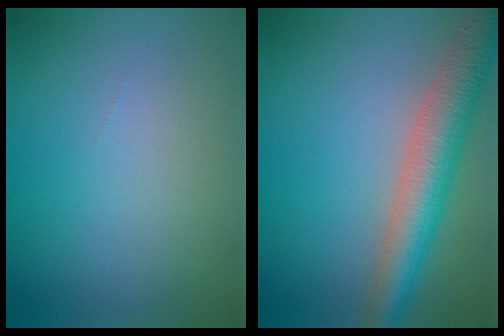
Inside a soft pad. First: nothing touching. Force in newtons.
{"total": 6.6, "press": 6.6, "slide": 0.3}